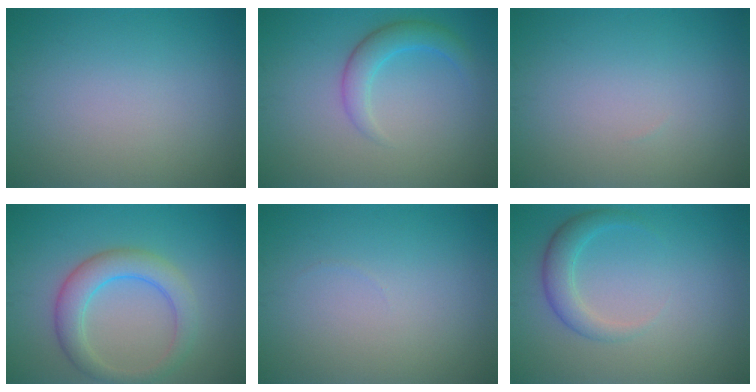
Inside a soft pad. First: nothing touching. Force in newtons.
{"total": 2.8, "press": 2.8, "slide": 0.1}
{"total": 0.0}
{"total": 4.3, "press": 4.3, "slide": 0.2}
{"total": 0.0}
{"total": 2.7, "press": 2.6, "slide": 0.4}